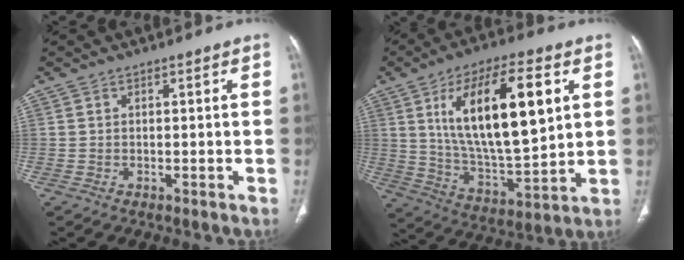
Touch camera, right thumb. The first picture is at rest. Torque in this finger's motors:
{"motor_torque": [0.99, 3.47, 2.10, -0.15, 0.51]}